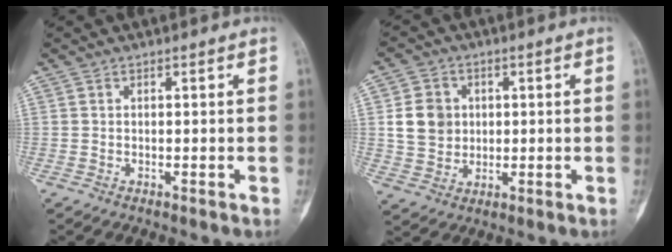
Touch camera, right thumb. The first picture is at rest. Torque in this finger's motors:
{"motor_torque": [0.39, 0.42, 0.42, -0.23, 0.00]}